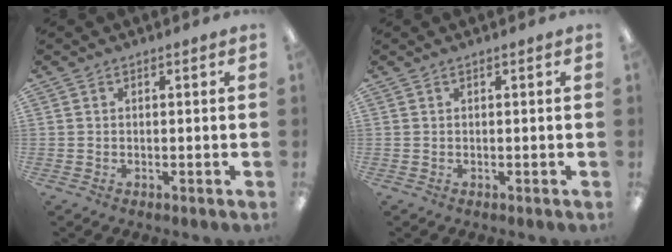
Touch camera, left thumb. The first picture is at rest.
{"total": 0.0}